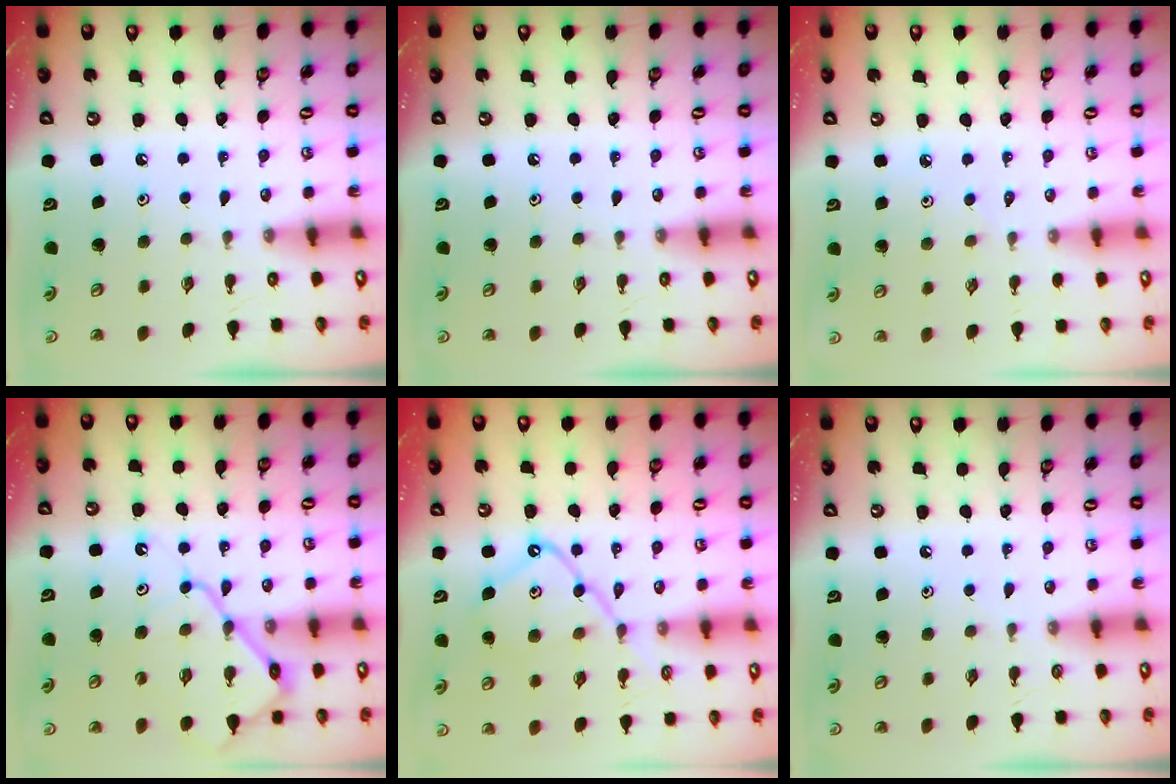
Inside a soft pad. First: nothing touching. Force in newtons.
{"total": 0.0}
{"total": 3.1, "press": 3.0, "slide": 0.6}
{"total": 13.7, "press": 13.6, "slide": 1.4}
{"total": 13.8, "press": 13.7, "slide": 1.2}
{"total": 2.3, "press": 2.3, "slide": 0.4}